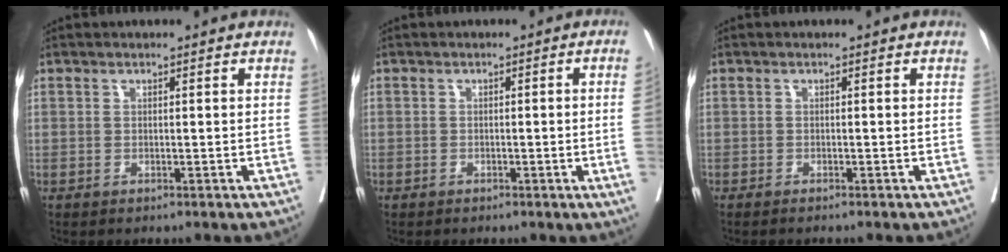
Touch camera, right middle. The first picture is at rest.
{"total": 2.8, "force": [-0.7, -0.5, 2.6], "torque": [-0.034, 0.003, -0.009]}
{"total": 0.9, "force": [-0.8, 0.1, 0.4], "torque": [-0.008, -0.002, -0.011]}